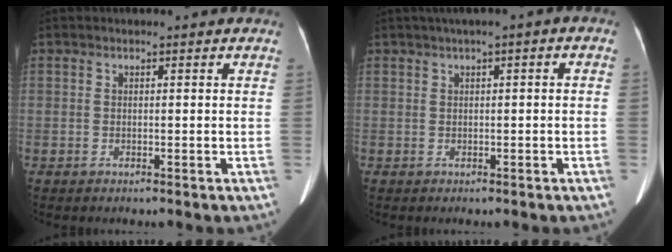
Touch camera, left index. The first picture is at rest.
{"total": 2.4, "force": [0.6, 0.4, 2.2], "torque": [-0.032, 0.016, 0.010]}